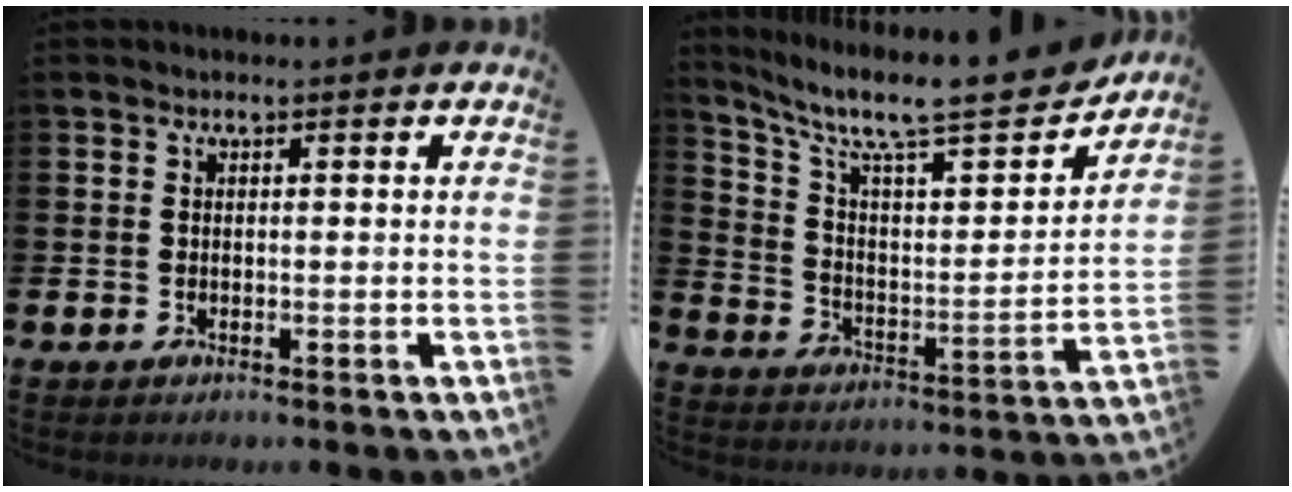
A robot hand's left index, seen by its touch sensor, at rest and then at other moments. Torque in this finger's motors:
{"motor_torque": [0.90, -1.25, 0.39, 0.14]}